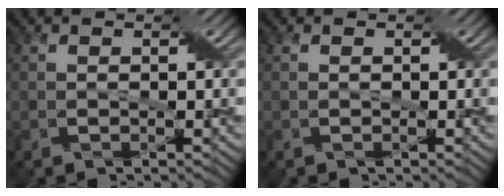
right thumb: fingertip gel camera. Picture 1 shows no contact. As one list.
[{"total": 0.0}]